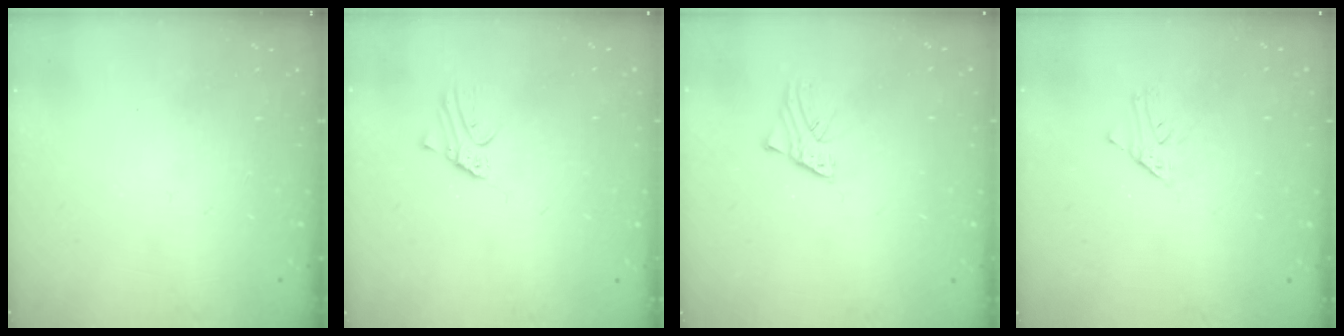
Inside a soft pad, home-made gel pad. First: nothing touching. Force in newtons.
{"total": 2.3, "press": 2.3, "slide": 0.2}
{"total": 1.6, "press": 1.6, "slide": 0.2}
{"total": 1.7, "press": 1.7, "slide": 0.2}